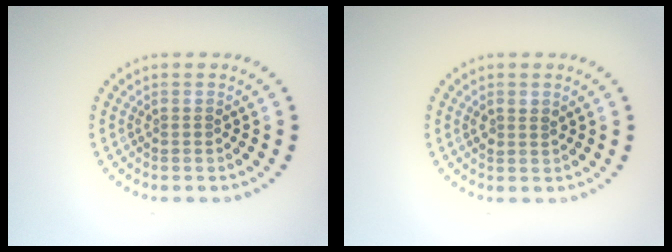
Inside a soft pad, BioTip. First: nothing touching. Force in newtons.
{"total": 1.2, "press": 1.1, "slide": 0.6}